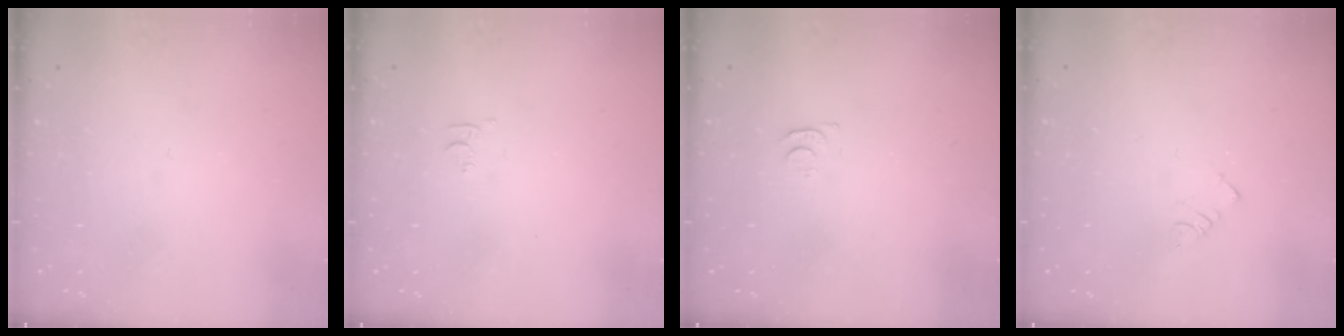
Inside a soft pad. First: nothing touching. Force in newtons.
{"total": 4.6, "press": 4.6, "slide": 0.6}
{"total": 3.4, "press": 3.4, "slide": 0.5}
{"total": 2.3, "press": 2.3, "slide": 0.4}